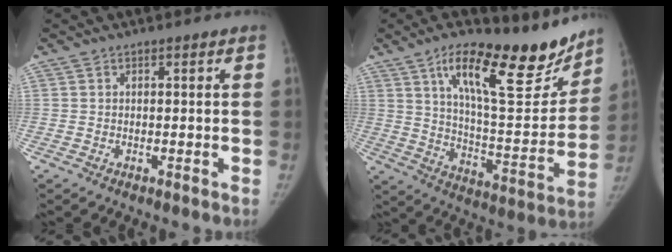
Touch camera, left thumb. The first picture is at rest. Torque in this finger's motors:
{"motor_torque": [0.76, -0.17, 1.52, -1.25, 0.13]}